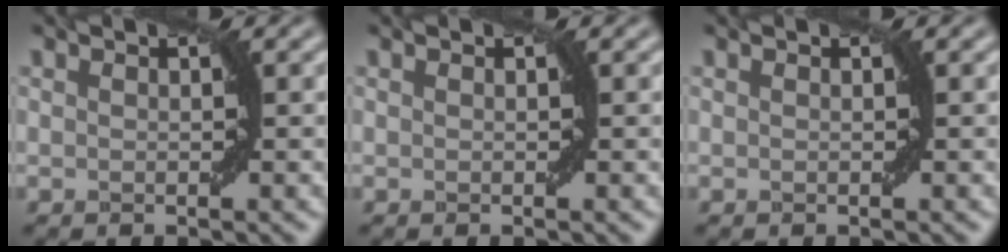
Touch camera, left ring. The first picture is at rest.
{"total": 0.0}
{"total": 0.0}